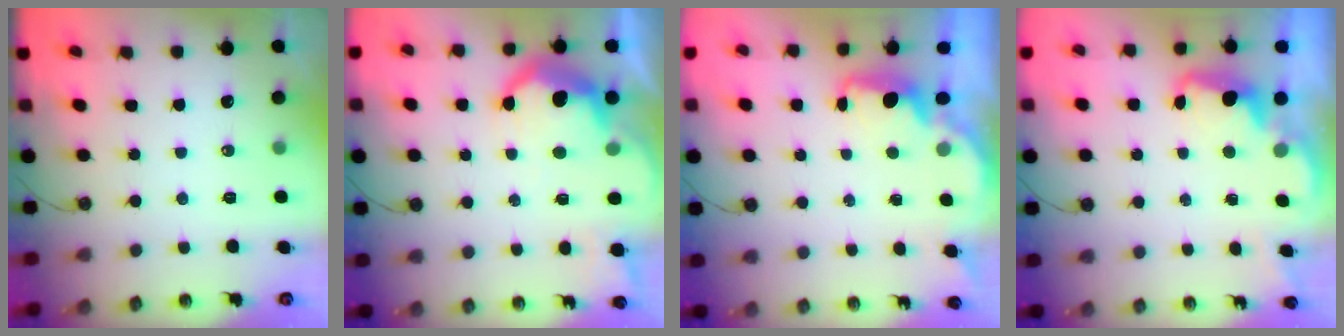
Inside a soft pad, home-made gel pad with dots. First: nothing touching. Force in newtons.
{"total": 13.9, "press": 13.9, "slide": 1.0}
{"total": 2.0, "press": 1.8, "slide": 0.8}
{"total": 2.4, "press": 2.3, "slide": 0.6}